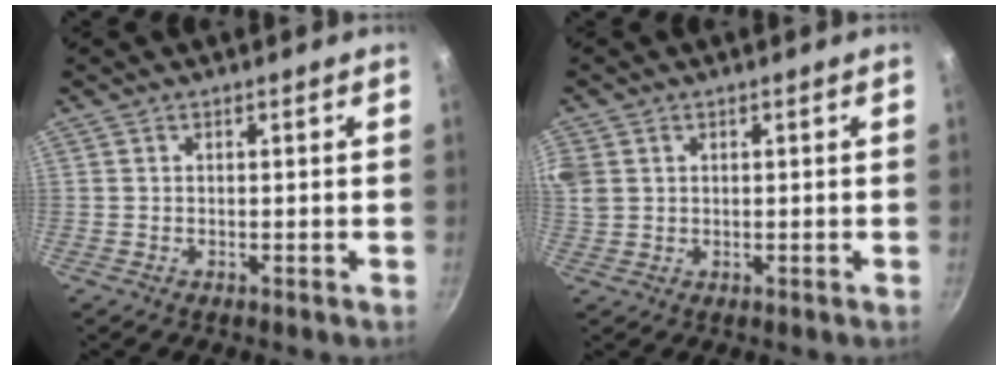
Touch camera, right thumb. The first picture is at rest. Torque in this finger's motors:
{"motor_torque": [-0.02, 0.05, 0.44, -0.04, 0.06]}